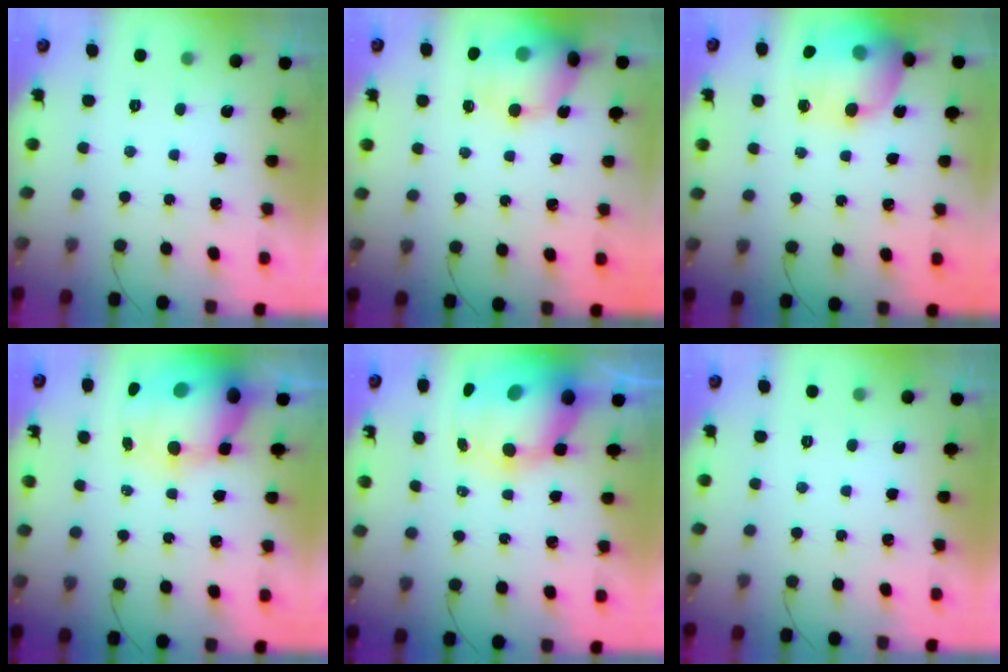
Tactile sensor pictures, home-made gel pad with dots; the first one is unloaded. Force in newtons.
{"total": 15.0, "press": 14.7, "slide": 2.8}
{"total": 18.5, "press": 18.3, "slide": 2.9}
{"total": 19.4, "press": 18.9, "slide": 4.6}
{"total": 14.4, "press": 14.0, "slide": 3.5}
{"total": 0.0}